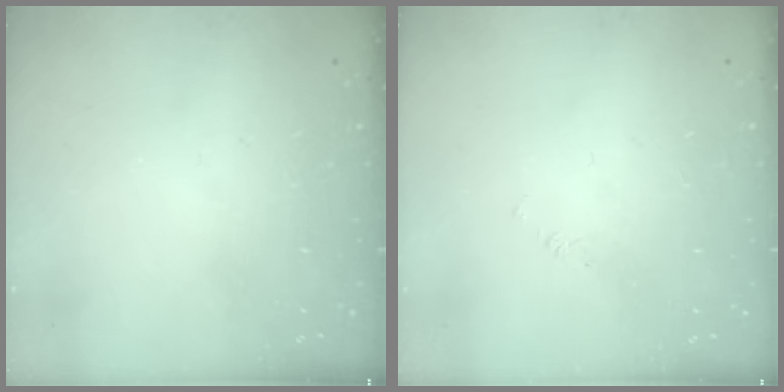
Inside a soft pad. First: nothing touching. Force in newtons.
{"total": 1.7, "press": 1.7, "slide": 0.3}